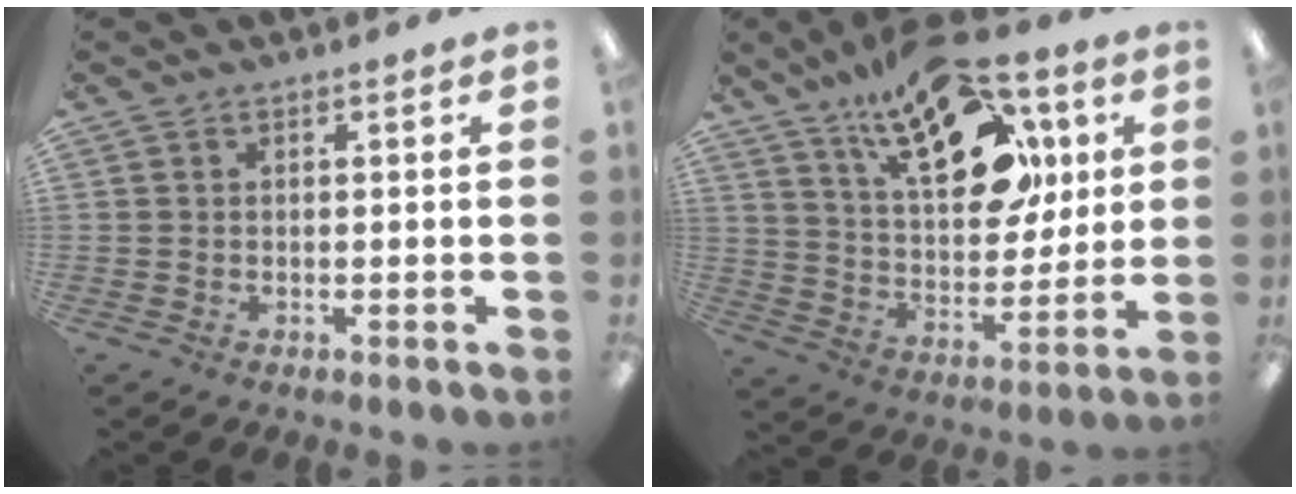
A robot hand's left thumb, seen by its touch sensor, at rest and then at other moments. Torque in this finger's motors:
{"motor_torque": [0.16, 0.85, 1.57, -1.20, 0.15]}